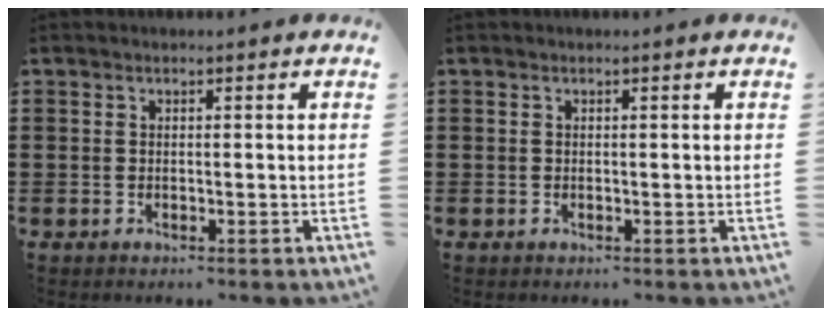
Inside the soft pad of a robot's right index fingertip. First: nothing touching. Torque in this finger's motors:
{"motor_torque": [-0.01, 0.00, 0.00, -0.01]}